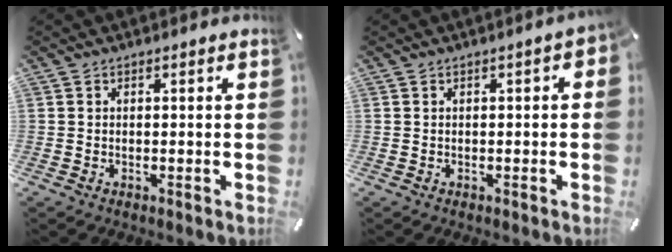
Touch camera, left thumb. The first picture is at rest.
{"total": 1.7, "force": [-0.1, 0.7, 1.6], "torque": [-0.028, 0.005, -0.003]}